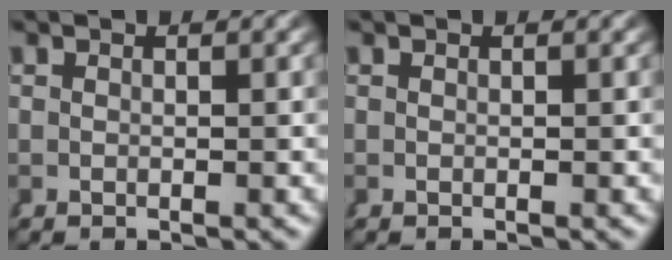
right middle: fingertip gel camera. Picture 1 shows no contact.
{"total": 0.0}